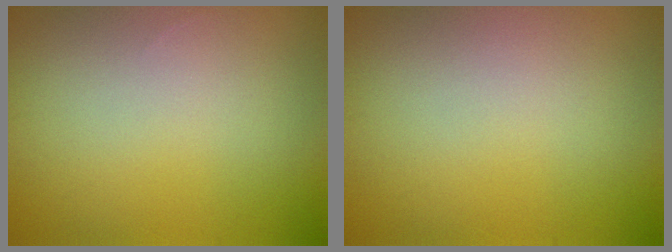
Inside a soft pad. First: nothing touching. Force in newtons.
{"total": 0.0}